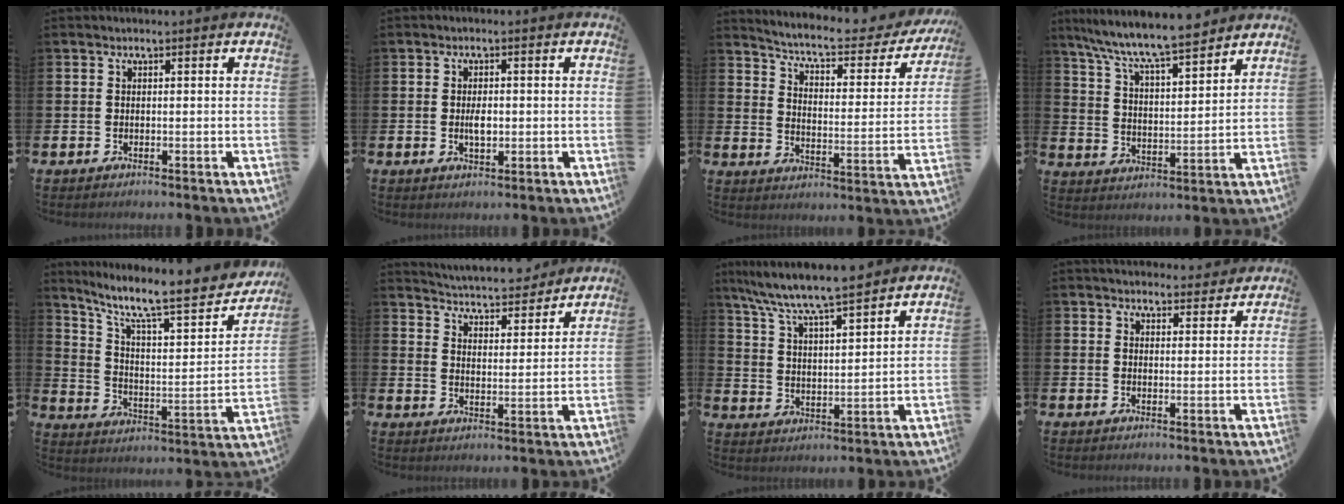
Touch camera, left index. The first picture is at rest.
{"total": 2.4, "force": [-0.1, 1.2, 2.1], "torque": [-0.035, 0.001, -0.004]}
{"total": 6.0, "force": [5.3, 1.0, 2.6], "torque": [-0.068, -0.041, 0.081]}
{"total": 8.8, "force": [8.2, 0.7, 3.0], "torque": [-0.092, -0.053, 0.145]}
{"total": 10.3, "force": [7.8, 2.6, 6.3], "torque": [-0.130, -0.056, 0.119]}
{"total": 4.9, "force": [4.9, 0.5, 0.3], "torque": [-0.023, -0.043, 0.081]}
{"total": 7.9, "force": [7.5, 0.5, 2.7], "torque": [-0.084, -0.046, 0.132]}
{"total": 3.3, "force": [3.2, 0.9, 0.1], "torque": [0.003, -0.017, 0.056]}